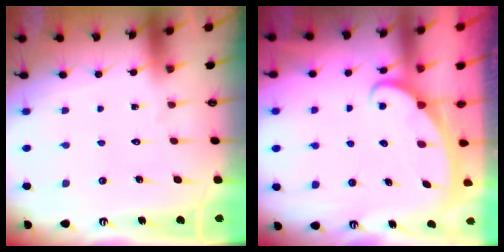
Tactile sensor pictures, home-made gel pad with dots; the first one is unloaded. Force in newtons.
{"total": 2.5, "press": 2.5, "slide": 0.3}